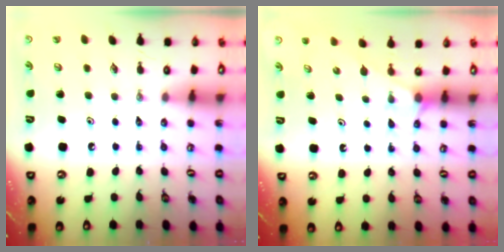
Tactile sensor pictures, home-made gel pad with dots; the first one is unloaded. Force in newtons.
{"total": 1.8, "press": 1.7, "slide": 0.3}